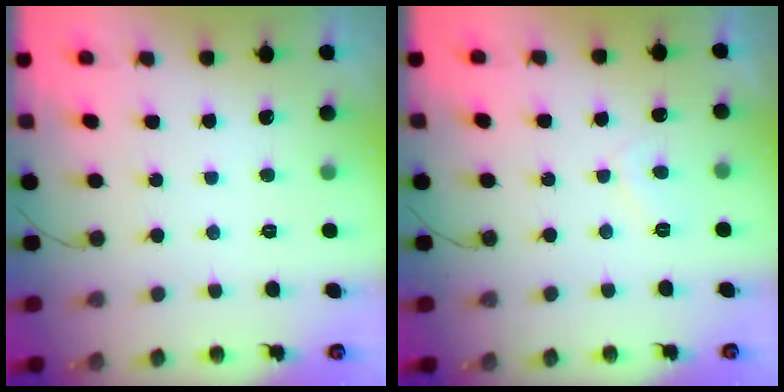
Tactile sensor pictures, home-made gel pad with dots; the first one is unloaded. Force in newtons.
{"total": 1.7, "press": 1.6, "slide": 0.6}